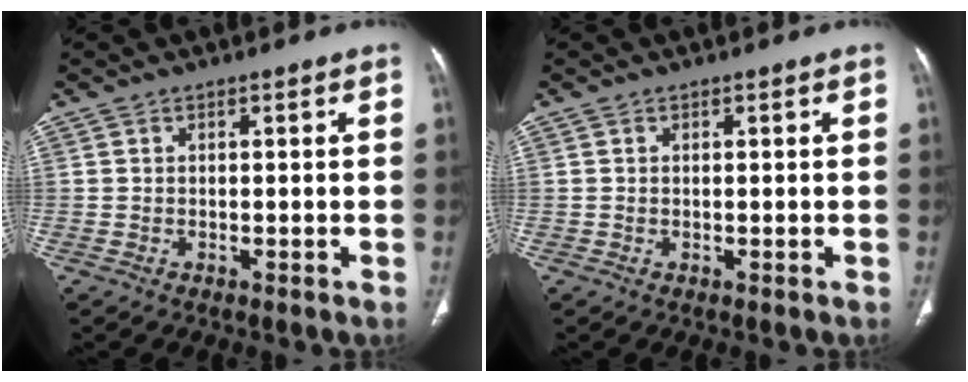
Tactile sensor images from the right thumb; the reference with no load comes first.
{"total": 0.0}